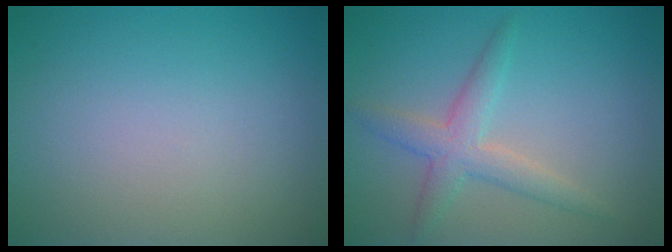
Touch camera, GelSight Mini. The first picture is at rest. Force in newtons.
{"total": 3.1, "press": 3.1, "slide": 0.2}